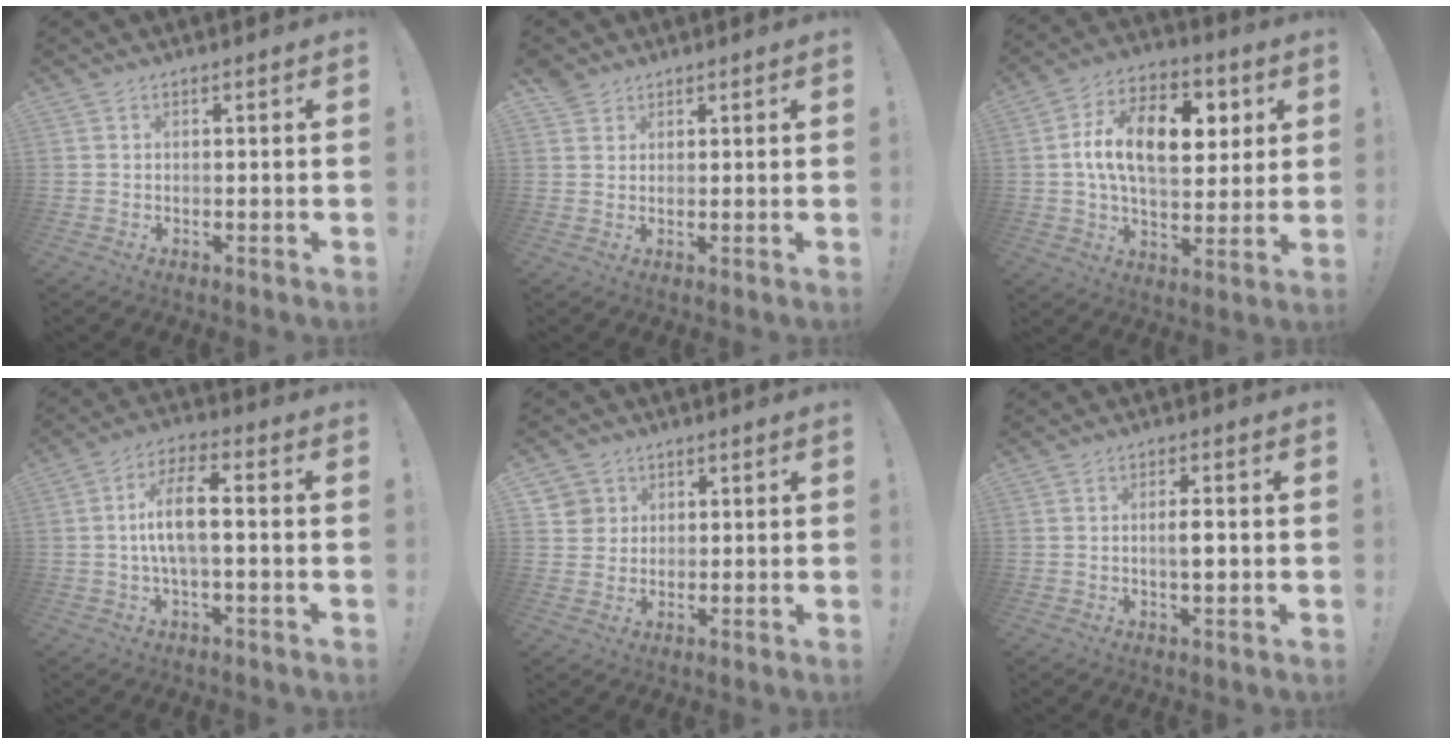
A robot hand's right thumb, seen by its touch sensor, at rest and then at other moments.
{"total": 3.2, "force": [2.4, 2.0, 0.5], "torque": [-0.006, -0.013, 0.045]}
{"total": 17.7, "force": [4.2, 10.3, 13.7], "torque": [-0.216, -0.007, 0.070]}
{"total": 10.2, "force": [-0.1, 3.4, 9.6], "torque": [-0.171, 0.006, -0.003]}
{"total": 4.5, "force": [1.8, 4.1, 0.5], "torque": [-0.005, -0.005, 0.034]}
{"total": 3.1, "force": [-0.2, 0.6, 3.0], "torque": [-0.037, -0.004, -0.009]}